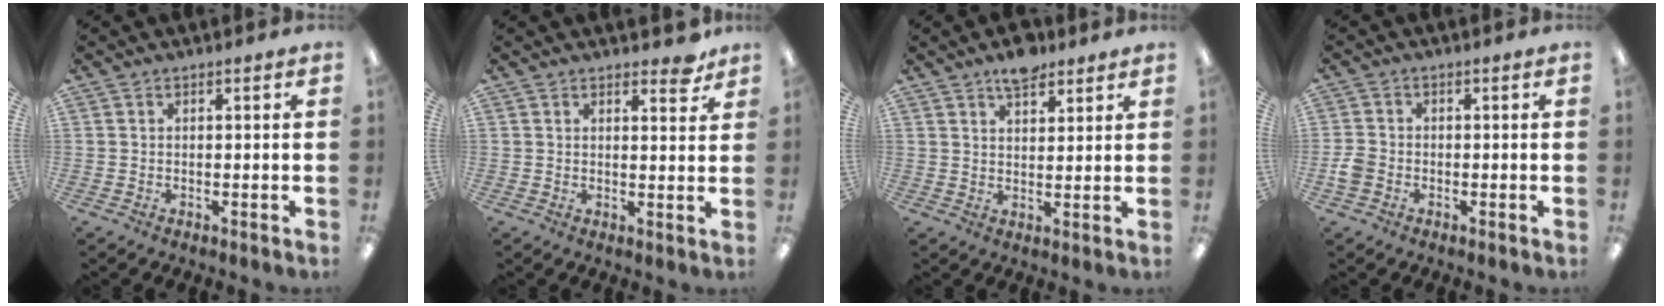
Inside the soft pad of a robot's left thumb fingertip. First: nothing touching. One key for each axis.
{"total": 4.3, "fx": 3.5, "fy": 1.7, "fz": 1.9, "tx": -0.012, "ty": -0.020, "tz": 0.058}
{"total": 5.6, "fx": 4.5, "fy": 2.4, "fz": 2.5, "tx": -0.033, "ty": -0.022, "tz": 0.079}
{"total": 3.1, "fx": -1.1, "fy": 2.5, "fz": 1.6, "tx": -0.024, "ty": 0.009, "tz": -0.018}